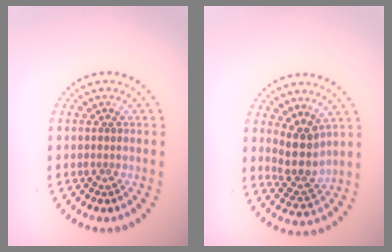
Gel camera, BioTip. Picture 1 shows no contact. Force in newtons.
{"total": 3.6, "press": 2.9, "slide": 2.1}